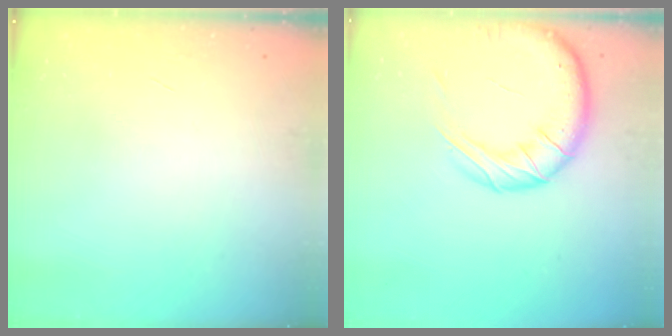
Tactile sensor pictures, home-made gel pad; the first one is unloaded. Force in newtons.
{"total": 16.4, "press": 16.3, "slide": 1.9}